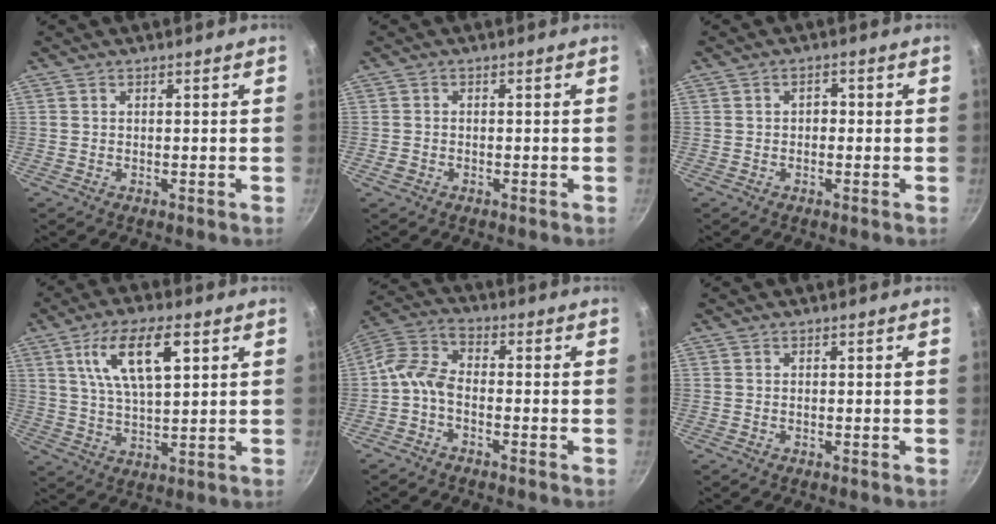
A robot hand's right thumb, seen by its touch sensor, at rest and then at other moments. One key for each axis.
{"total": 1.7, "fx": -0.8, "fy": 1.3, "fz": 0.7, "tx": -0.015, "ty": 0.006, "tz": -0.014}
{"total": 1.8, "fx": -0.2, "fy": 1.2, "fz": 1.3, "tx": -0.015, "ty": 0.008, "tz": -0.005}
{"total": 12.7, "fx": 4.8, "fy": 4.9, "fz": 10.7, "tx": -0.179, "ty": -0.006, "tz": 0.091}
{"total": 6.4, "fx": -2.5, "fy": 3.6, "fz": 4.7, "tx": -0.109, "ty": 0.038, "tz": -0.065}
{"total": 0.0}